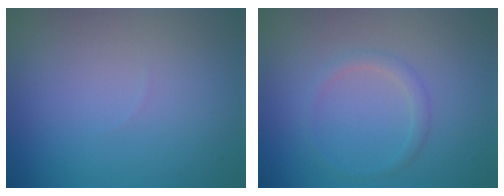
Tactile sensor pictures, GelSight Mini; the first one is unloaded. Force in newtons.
{"total": 1.2, "press": 1.2, "slide": 0.1}